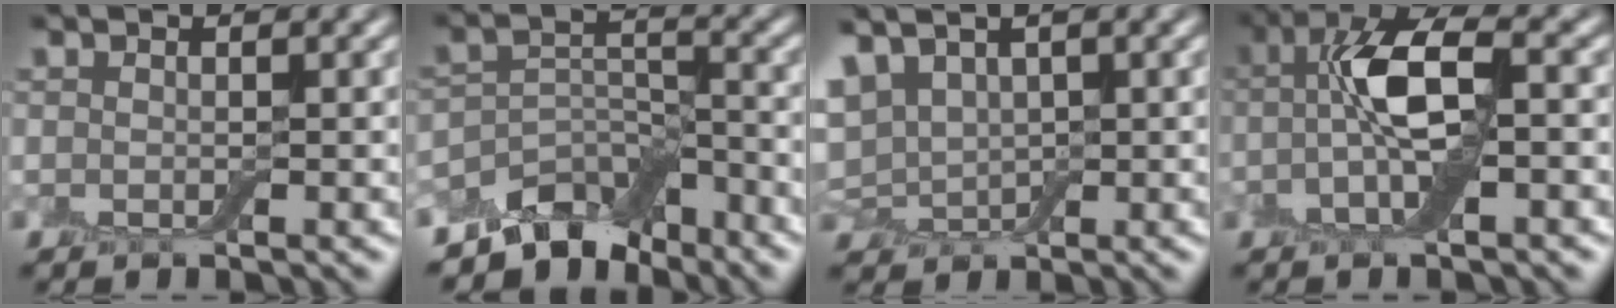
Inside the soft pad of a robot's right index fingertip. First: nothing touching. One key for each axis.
{"total": 5.7, "fx": -5.2, "fy": 2.2, "fz": 0.6, "tx": 0.009, "ty": -0.004, "tz": -0.097}
{"total": 4.3, "fx": 1.4, "fy": 2.9, "fz": 2.8, "tx": -0.069, "ty": 0.003, "tz": 0.030}
{"total": 6.1, "fx": -0.4, "fy": 2.4, "fz": 5.6, "tx": -0.115, "ty": 0.011, "tz": -0.015}